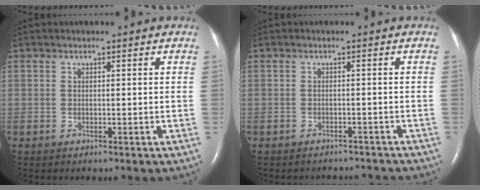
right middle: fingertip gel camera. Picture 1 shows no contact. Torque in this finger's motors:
{"motor_torque": [-0.49, -0.09, -0.05, 0.00]}